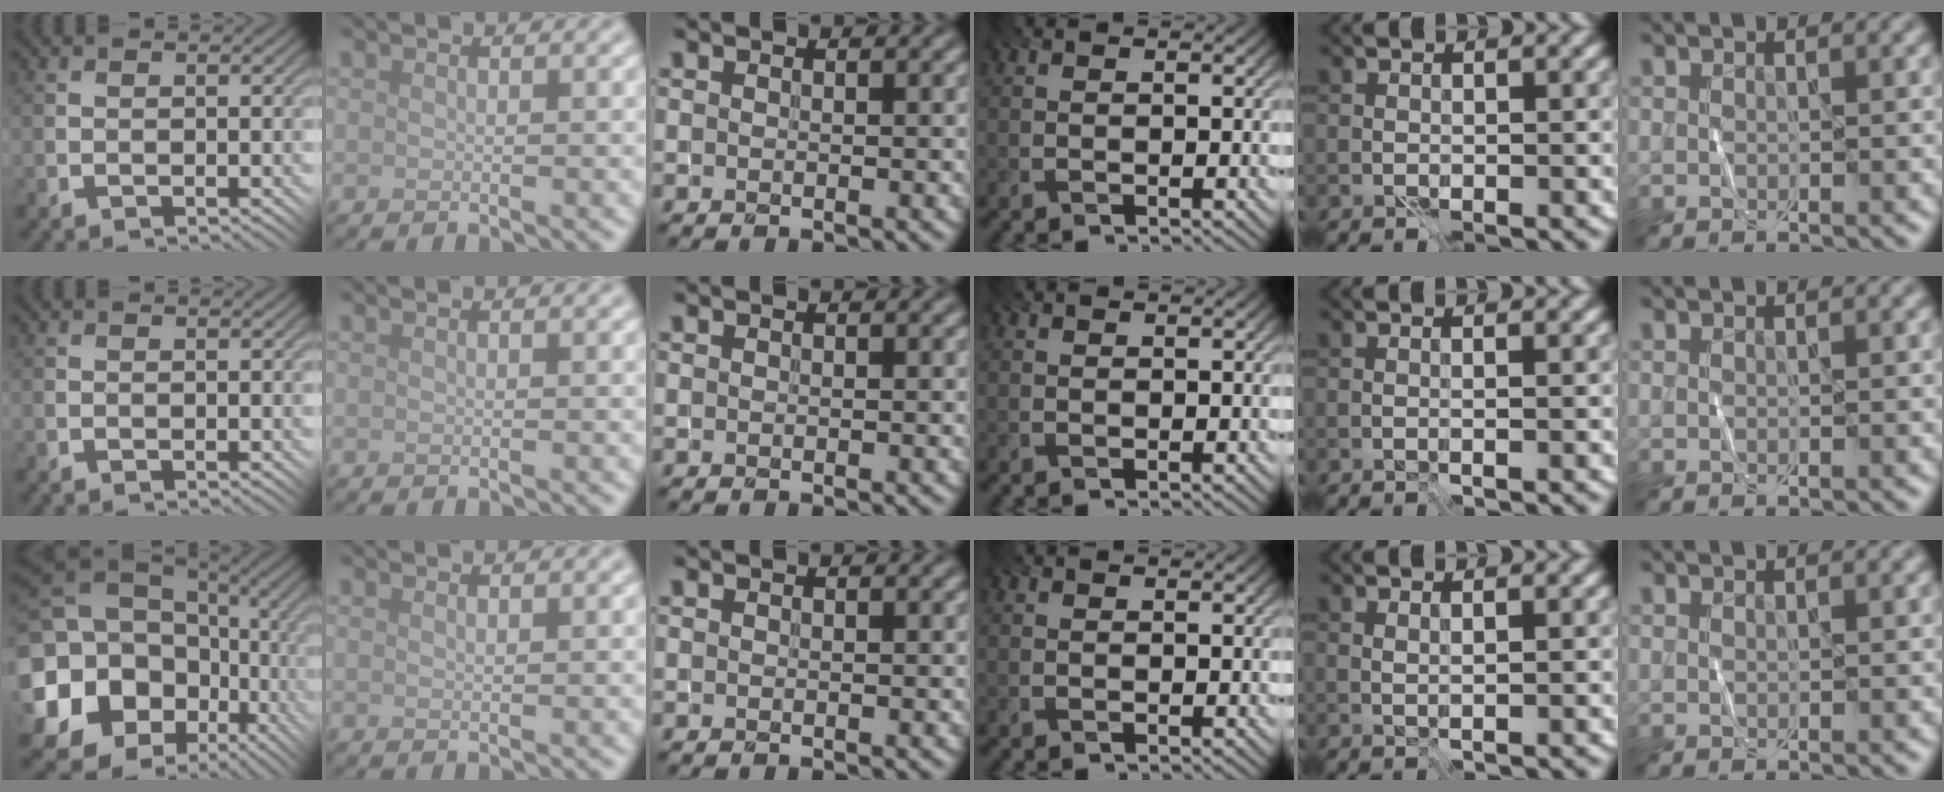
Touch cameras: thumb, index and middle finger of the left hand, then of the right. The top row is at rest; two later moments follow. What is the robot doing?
{"motion": "fold", "object": "shorts"}